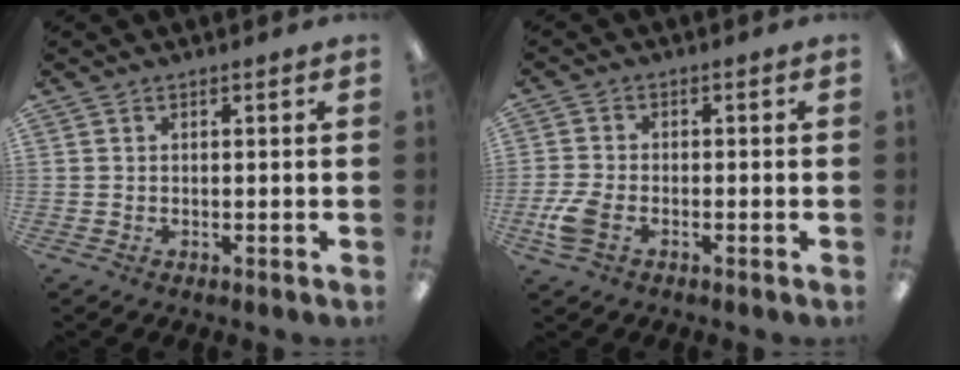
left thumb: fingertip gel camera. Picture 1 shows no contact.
{"total": 5.9, "force": [-2.4, 3.5, 4.1], "torque": [-0.094, 0.004, -0.047]}